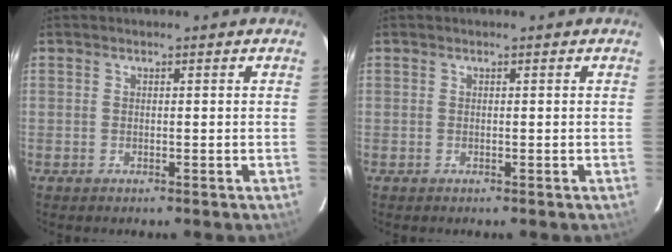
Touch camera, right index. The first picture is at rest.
{"total": 0.0}